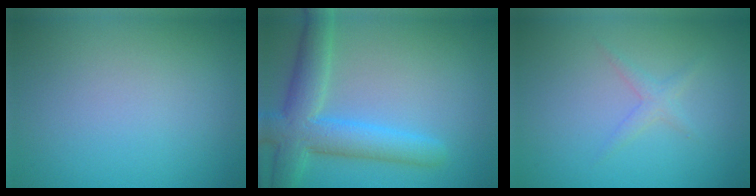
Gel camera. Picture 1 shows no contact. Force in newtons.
{"total": 6.3, "press": 6.3, "slide": 0.3}
{"total": 1.3, "press": 1.3, "slide": 0.1}